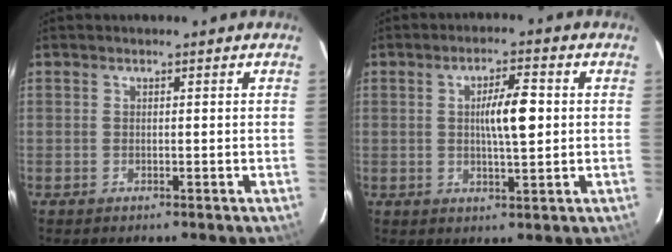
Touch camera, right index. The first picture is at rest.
{"total": 6.3, "force": [0.6, 1.0, 6.2], "torque": [-0.105, 0.007, 0.011]}